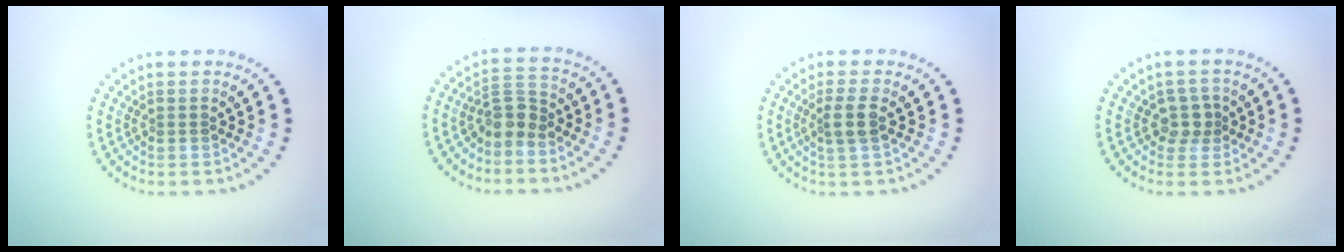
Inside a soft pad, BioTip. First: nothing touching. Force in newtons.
{"total": 2.7, "press": 2.2, "slide": 1.5}
{"total": 2.1, "press": 1.7, "slide": 1.2}
{"total": 1.9, "press": 1.6, "slide": 0.9}